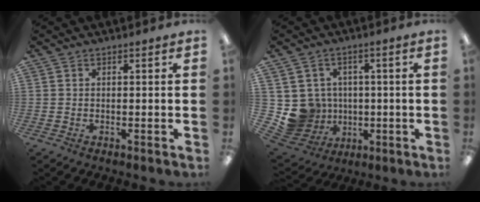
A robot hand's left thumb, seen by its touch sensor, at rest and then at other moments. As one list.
[{"total": 8.8, "force": [-0.4, 8.7, 1.2], "torque": [-0.068, -0.001, 0.007]}]